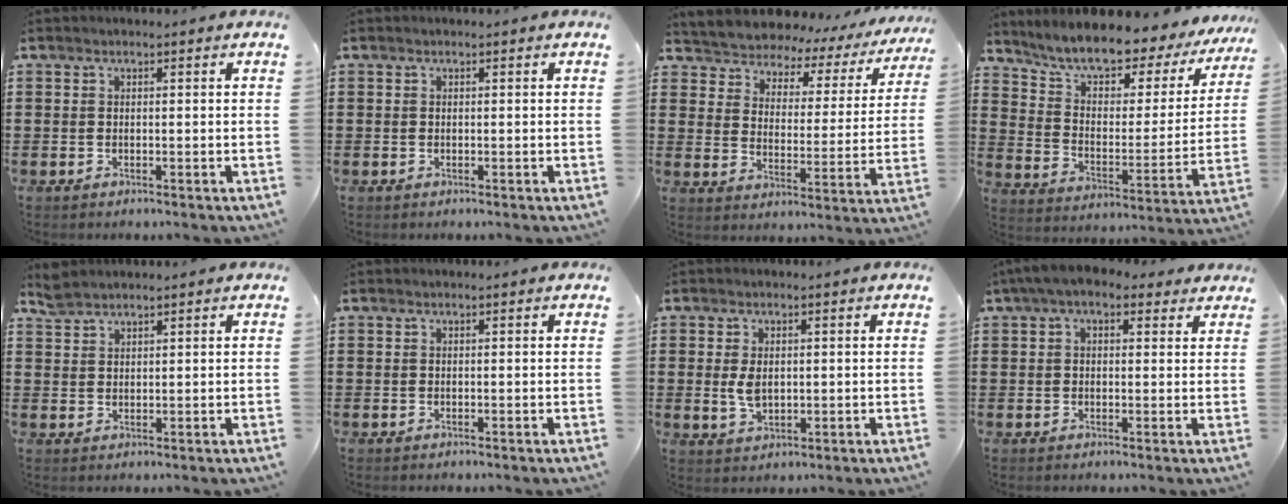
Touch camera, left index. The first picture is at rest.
{"total": 0.0}
{"total": 4.0, "force": [4.0, 0.8, -0.1], "torque": [-0.029, -0.038, 0.061]}
{"total": 8.1, "force": [7.2, 1.3, 3.5], "torque": [-0.093, -0.052, 0.118]}
{"total": 2.6, "force": [2.5, 0.5, 0.7], "torque": [-0.018, 0.000, 0.050]}
{"total": 0.0}
{"total": 3.7, "force": [0.3, 2.2, 2.9], "torque": [-0.074, 0.000, 0.001]}
{"total": 4.3, "force": [3.1, 1.8, 2.5], "torque": [-0.059, 0.001, 0.055]}